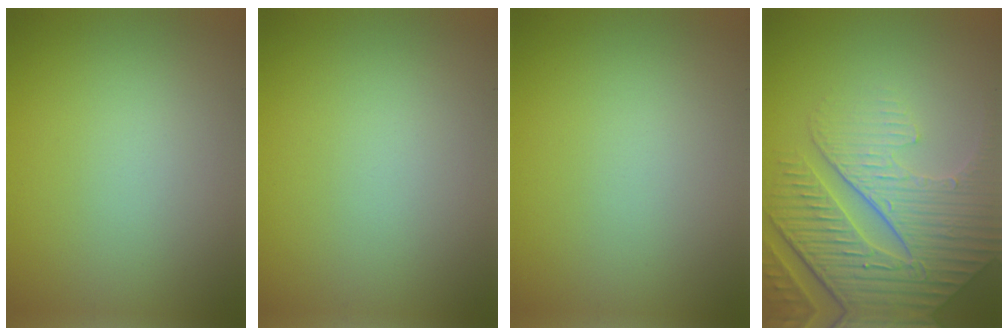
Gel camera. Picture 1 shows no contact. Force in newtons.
{"total": 0.0}
{"total": 0.0}
{"total": 8.6, "press": 6.4, "slide": 5.7}